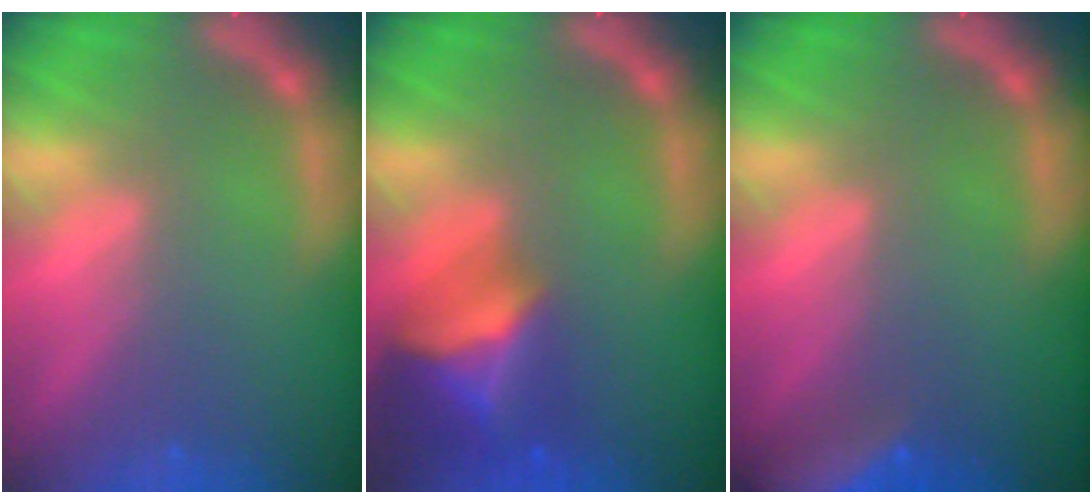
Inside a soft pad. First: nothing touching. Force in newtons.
{"total": 7.5}
{"total": 8.0}